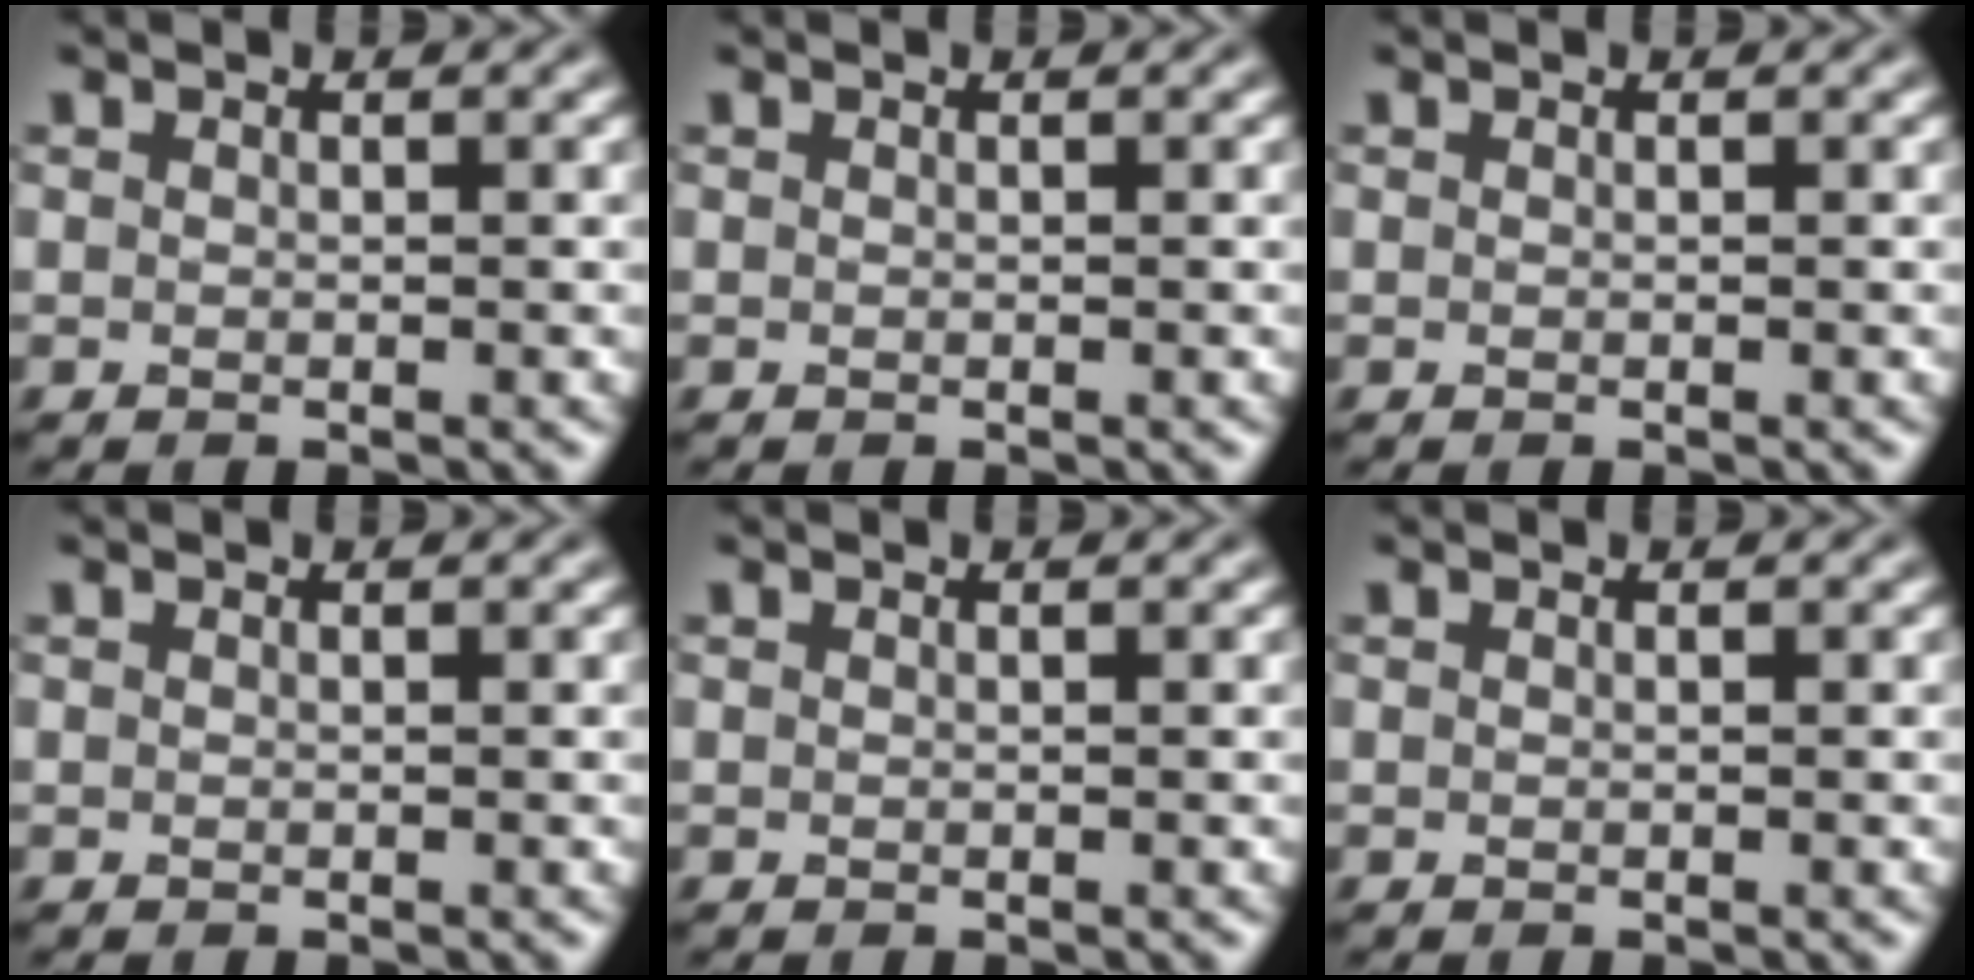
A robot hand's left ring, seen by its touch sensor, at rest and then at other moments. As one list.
[{"total": 0.0}, {"total": 0.0}, {"total": 0.0}, {"total": 0.0}, {"total": 0.0}]